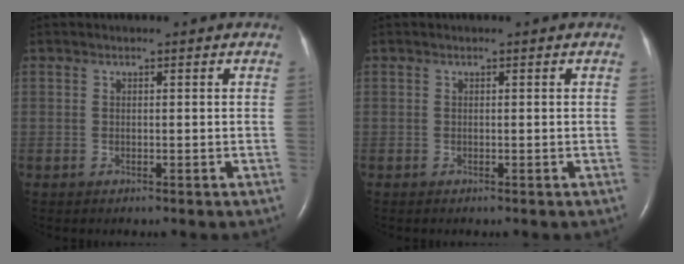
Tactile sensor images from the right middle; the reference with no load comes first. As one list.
[{"total": 0.0}]